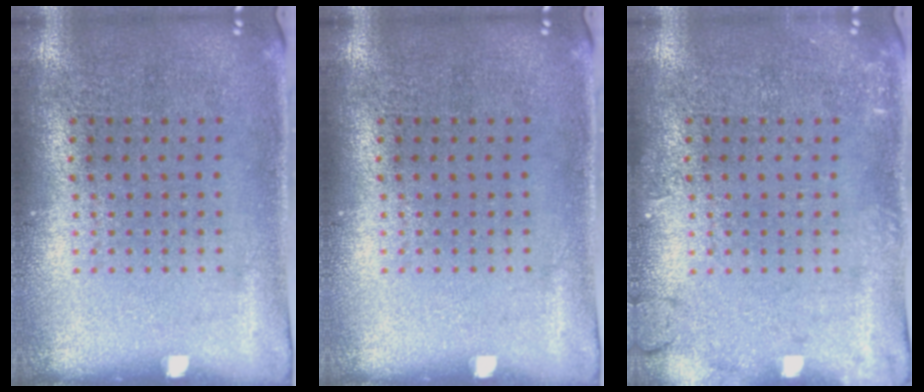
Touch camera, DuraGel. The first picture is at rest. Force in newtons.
{"total": 0.0}
{"total": 1.7, "press": 1.7, "slide": 0.3}